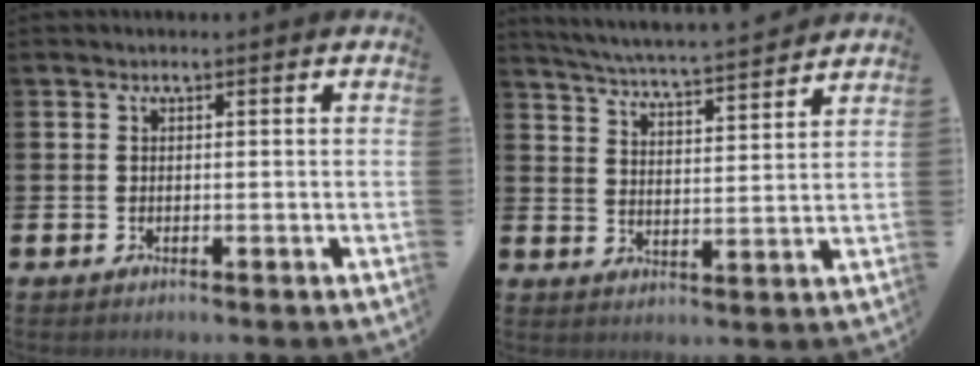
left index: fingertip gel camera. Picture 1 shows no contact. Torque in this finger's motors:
{"motor_torque": [0.98, -1.16, 0.59, 0.09]}